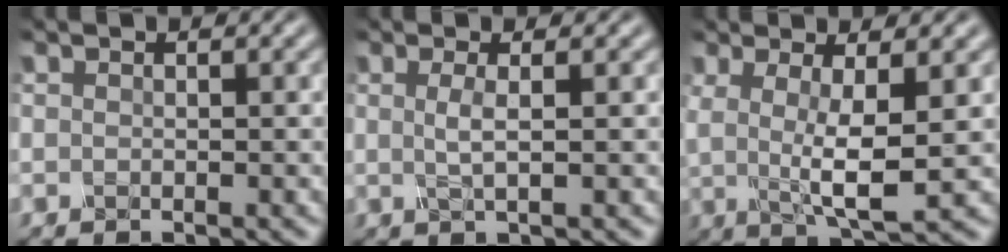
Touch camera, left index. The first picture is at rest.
{"total": 1.8, "force": [0.3, 0.5, 1.7], "torque": [-0.034, -0.002, 0.003]}
{"total": 4.8, "force": [0.6, 1.1, 4.7], "torque": [-0.092, -0.007, 0.015]}